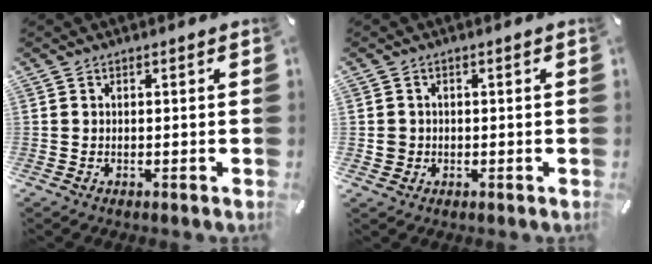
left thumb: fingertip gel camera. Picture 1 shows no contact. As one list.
[{"total": 2.2, "force": [0.0, 2.2, 0.1], "torque": [-0.001, 0.006, -0.003]}]